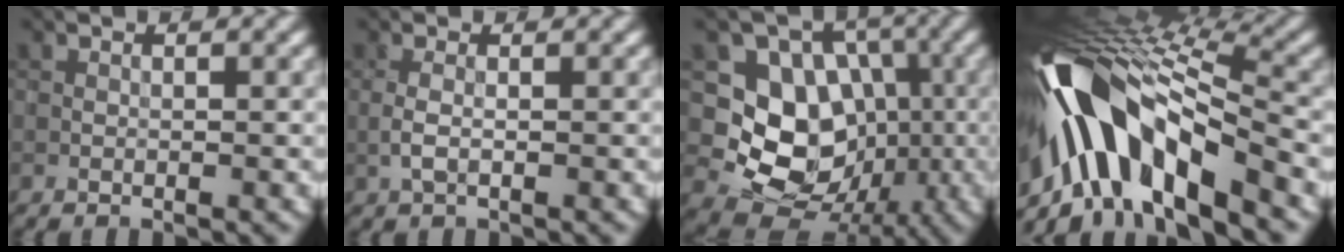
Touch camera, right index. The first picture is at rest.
{"total": 0.9, "force": [0.0, 0.3, 0.9], "torque": [-0.019, 0.003, -0.003]}
{"total": 9.7, "force": [-0.7, 8.4, 4.7], "torque": [-0.056, -0.012, -0.031]}
{"total": 13.3, "force": [-5.0, 5.5, 11.0], "torque": [-0.197, 0.025, -0.088]}